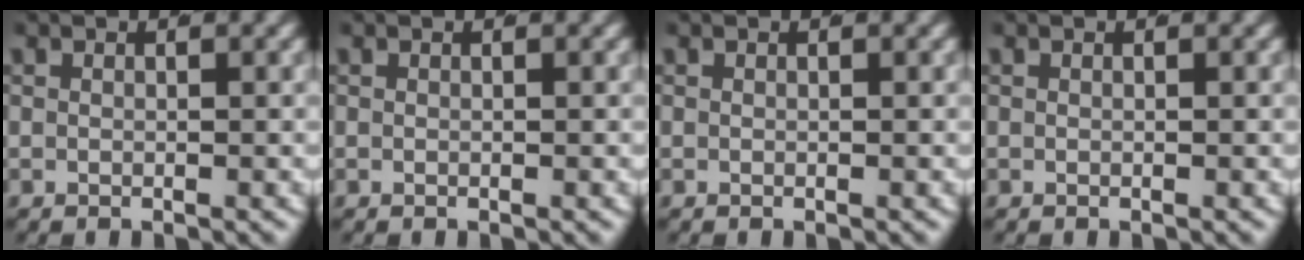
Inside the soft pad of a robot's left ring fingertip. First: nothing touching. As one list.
[{"total": 0.0}, {"total": 0.0}, {"total": 0.0}]